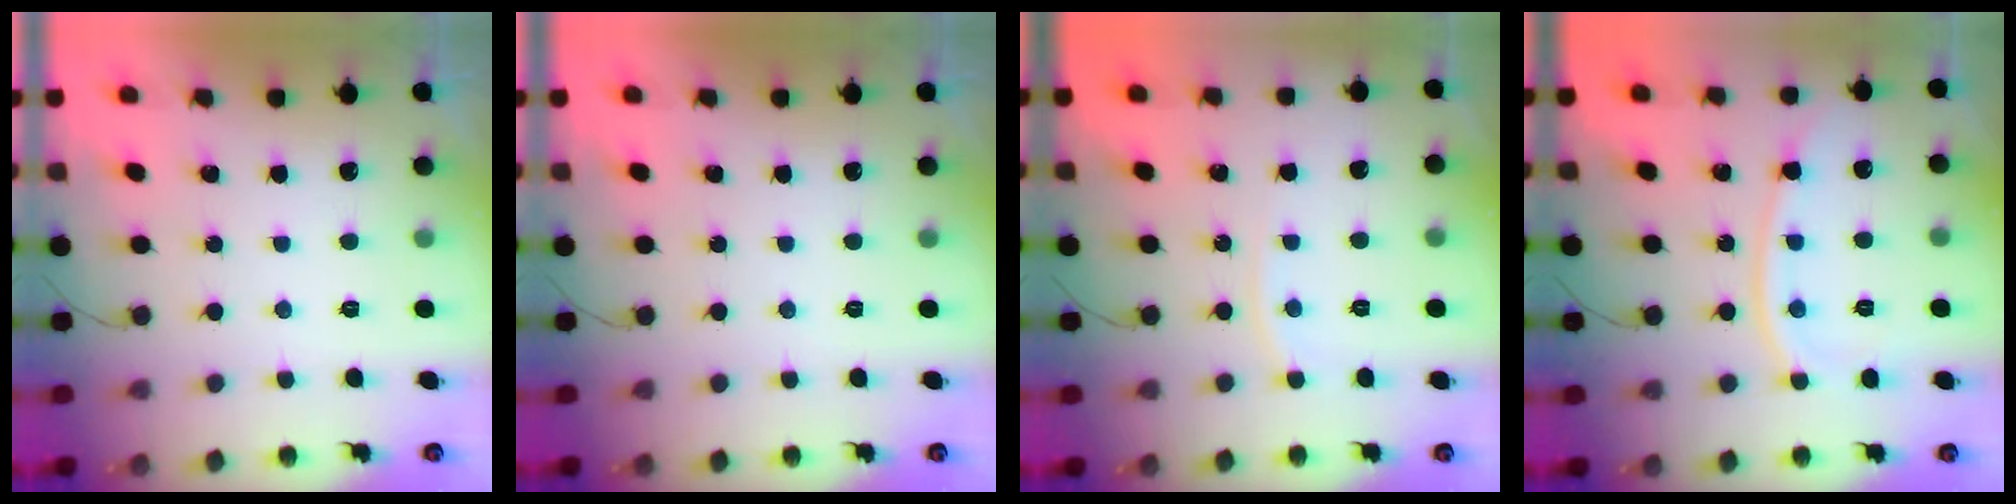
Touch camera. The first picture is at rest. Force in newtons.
{"total": 0.0}
{"total": 3.4, "press": 3.4, "slide": 0.0}
{"total": 10.6, "press": 10.5, "slide": 1.2}